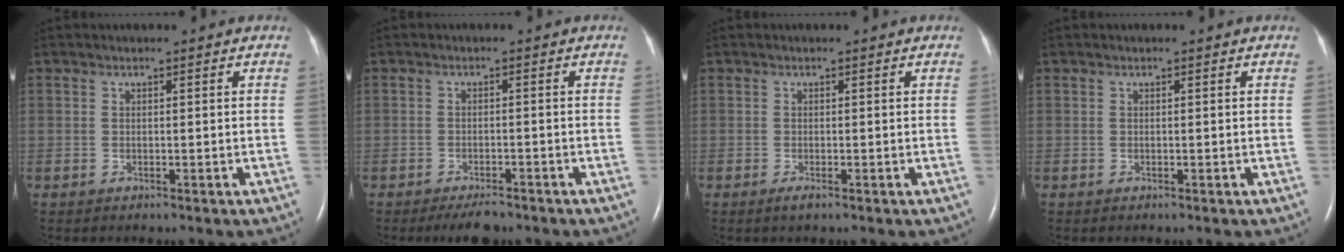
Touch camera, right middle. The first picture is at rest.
{"total": 3.5, "force": [-2.9, 1.0, 1.7], "torque": [-0.032, -0.004, -0.044]}
{"total": 1.0, "force": [-0.6, 0.1, 0.7], "torque": [-0.019, -0.004, -0.011]}
{"total": 0.0}